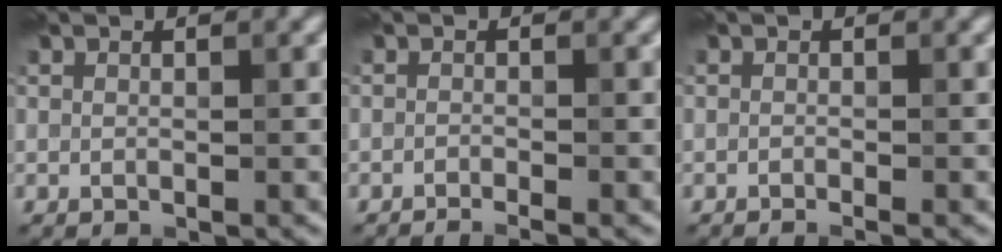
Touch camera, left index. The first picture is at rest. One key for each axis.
{"total": 1.4, "fx": -1.0, "fy": 0.2, "fz": 0.9, "tx": -0.010, "ty": -0.006, "tz": -0.021}
{"total": 0.8, "fx": -0.5, "fy": 0.1, "fz": 0.5, "tx": -0.008, "ty": -0.006, "tz": -0.010}